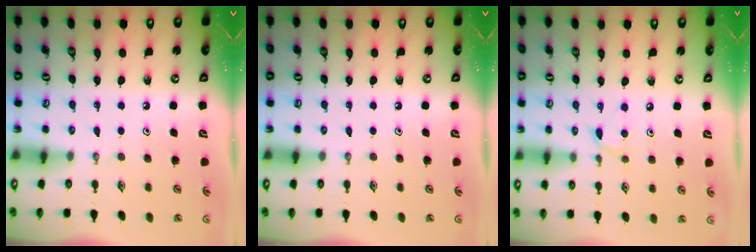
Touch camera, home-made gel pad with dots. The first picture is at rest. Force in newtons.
{"total": 0.0}
{"total": 6.1, "press": 6.1, "slide": 0.7}